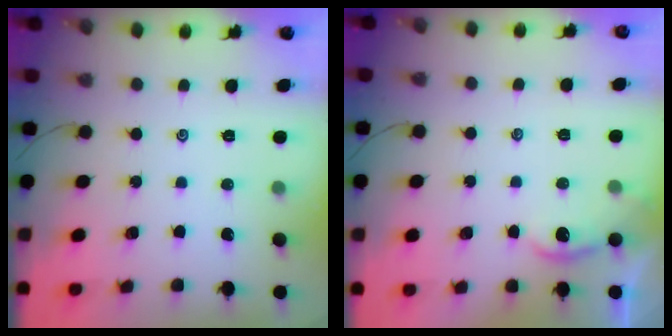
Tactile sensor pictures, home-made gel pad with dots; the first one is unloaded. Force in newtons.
{"total": 2.0, "press": 2.0, "slide": 0.1}